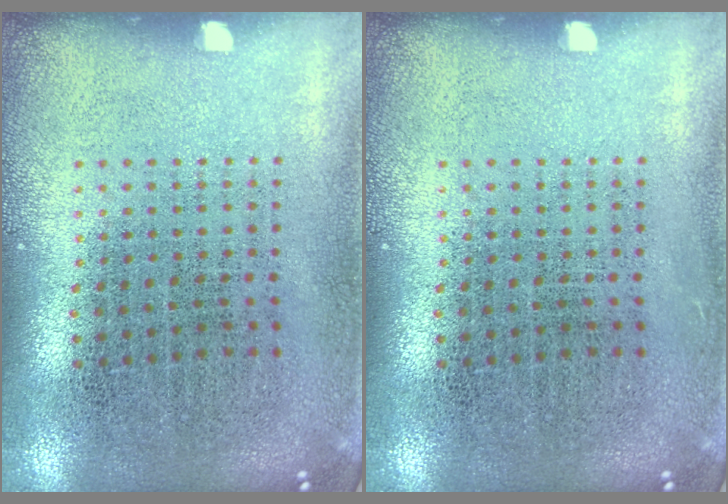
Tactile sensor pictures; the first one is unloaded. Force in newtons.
{"total": 0.0}